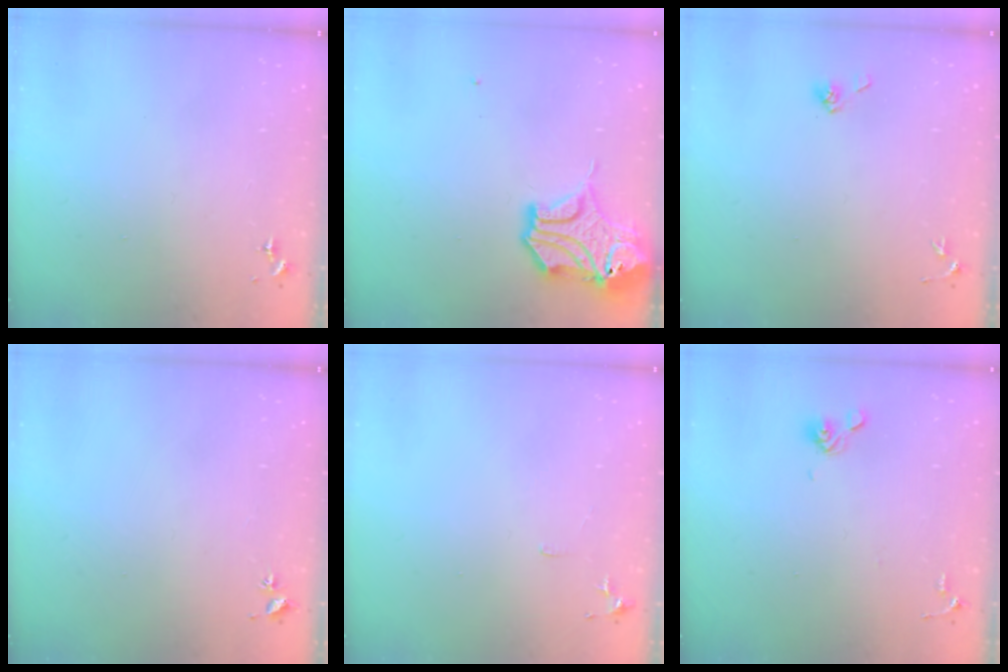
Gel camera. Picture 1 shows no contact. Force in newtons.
{"total": 14.5, "press": 14.4, "slide": 2.2}
{"total": 4.2, "press": 3.9, "slide": 1.6}
{"total": 2.0, "press": 2.0, "slide": 0.3}
{"total": 5.7, "press": 5.6, "slide": 0.6}
{"total": 6.3, "press": 6.0, "slide": 2.1}